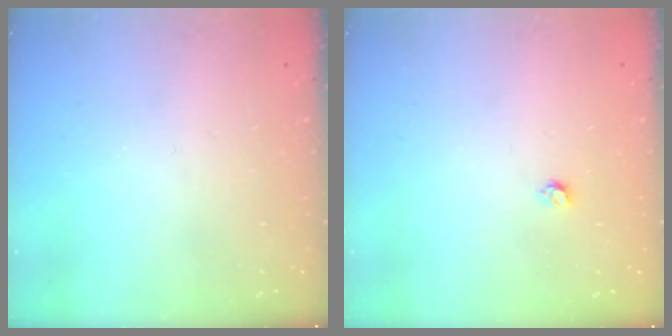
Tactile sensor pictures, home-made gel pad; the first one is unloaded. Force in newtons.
{"total": 3.2, "press": 3.2, "slide": 0.3}